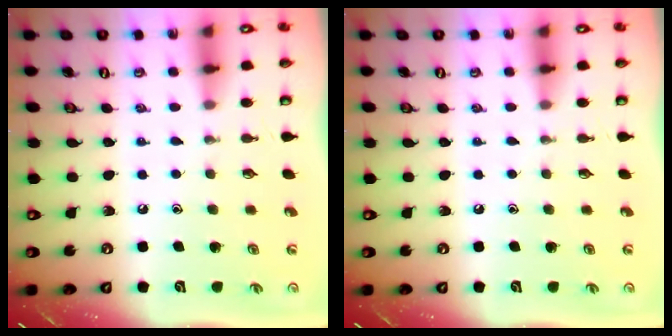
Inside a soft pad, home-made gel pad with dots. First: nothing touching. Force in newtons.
{"total": 0.0}